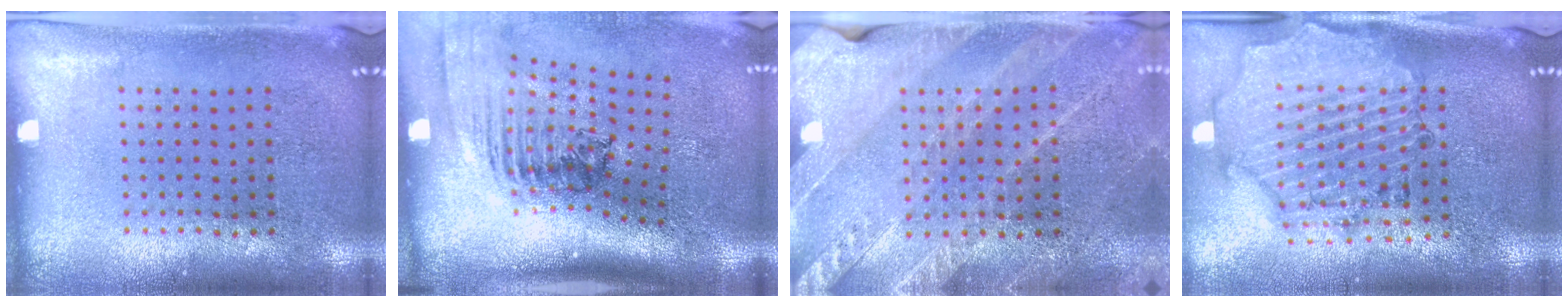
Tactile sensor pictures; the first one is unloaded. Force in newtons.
{"total": 2.5, "press": 1.8, "slide": 1.7}
{"total": 2.6, "press": 2.5, "slide": 0.6}
{"total": 1.8, "press": 1.8, "slide": 0.3}